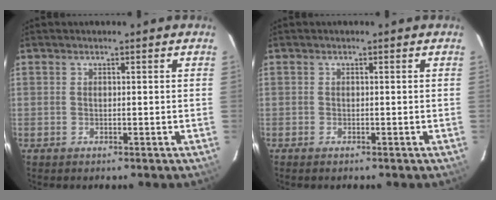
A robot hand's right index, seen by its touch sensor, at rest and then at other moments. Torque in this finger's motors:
{"motor_torque": [0.03, 0.08, -0.01, 0.01]}